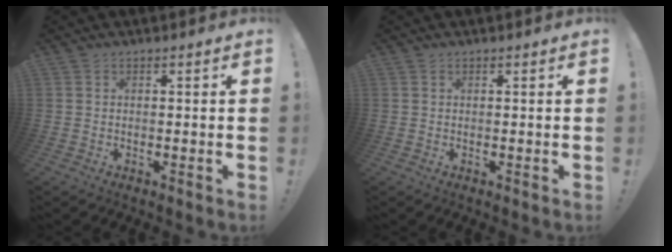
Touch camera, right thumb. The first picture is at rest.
{"total": 0.0}